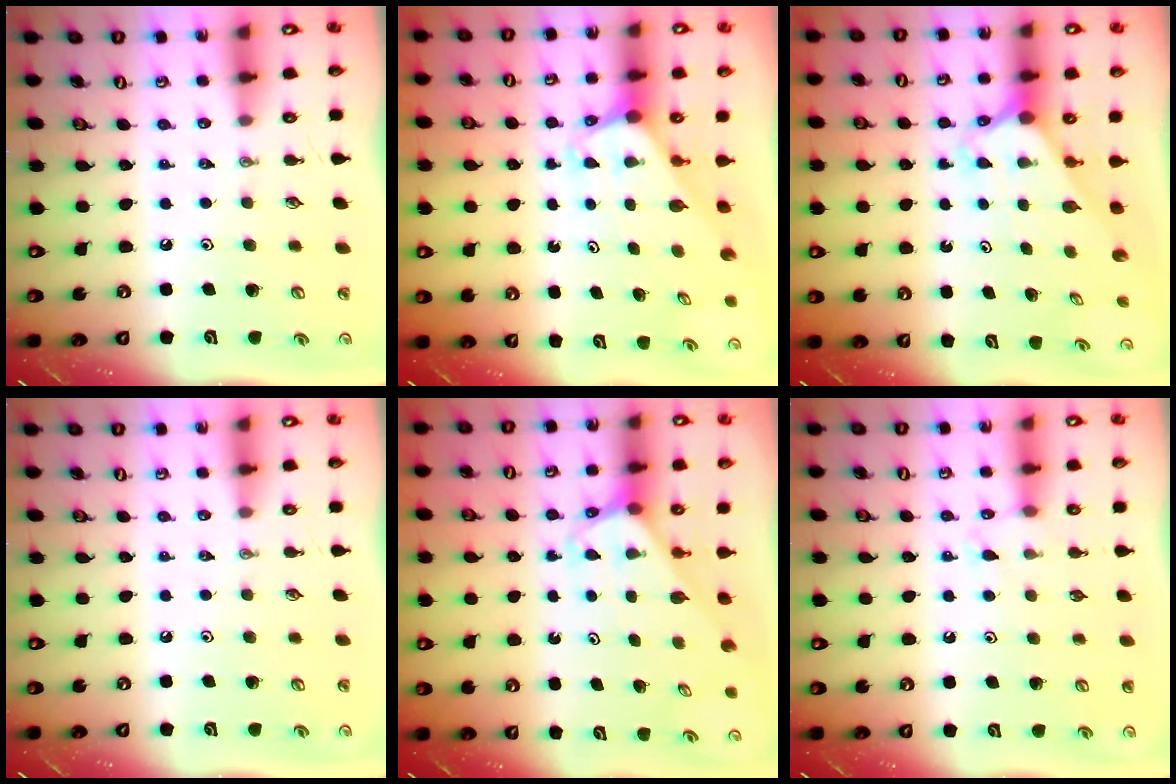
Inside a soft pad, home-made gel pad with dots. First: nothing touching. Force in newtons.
{"total": 1.9, "press": 1.9, "slide": 0.1}
{"total": 2.3, "press": 2.3, "slide": 0.2}
{"total": 0.0}
{"total": 2.8, "press": 2.8, "slide": 0.1}
{"total": 6.6, "press": 6.5, "slide": 0.9}